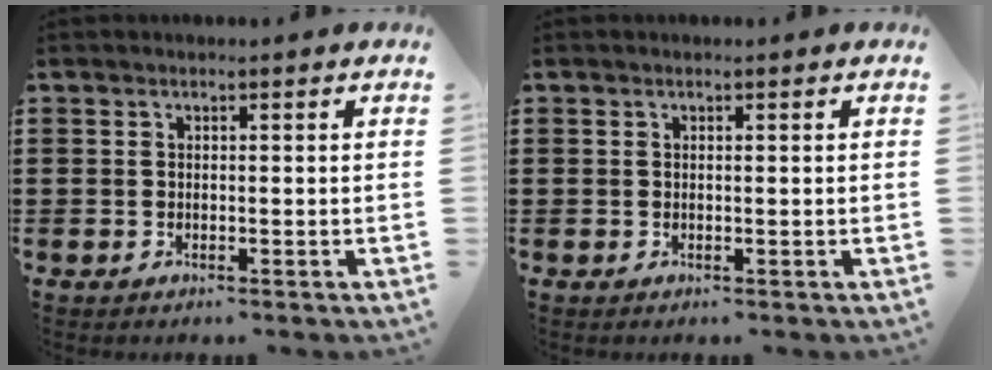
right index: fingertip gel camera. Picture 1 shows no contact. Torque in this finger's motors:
{"motor_torque": [-0.16, -0.22, 0.00, -0.01]}